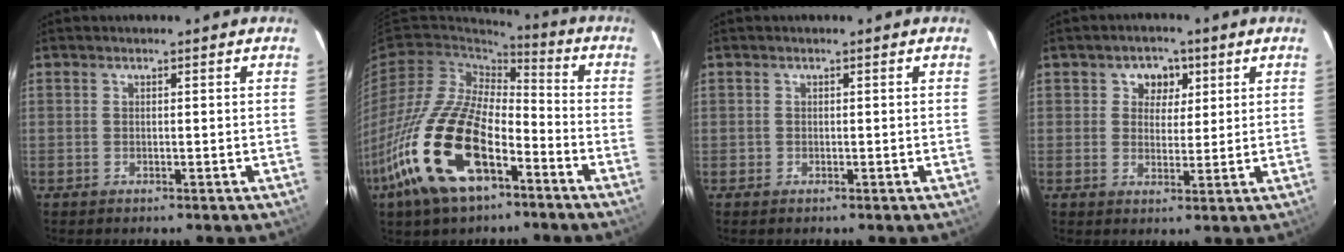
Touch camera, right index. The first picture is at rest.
{"total": 21.1, "force": [-10.1, 10.1, 15.6], "torque": [-0.328, -0.018, -0.192]}
{"total": 0.8, "force": [-0.2, 0.8, -0.1], "torque": [0.001, 0.002, -0.004]}
{"total": 4.7, "force": [1.8, 4.1, 1.5], "torque": [-0.012, 0.009, 0.027]}